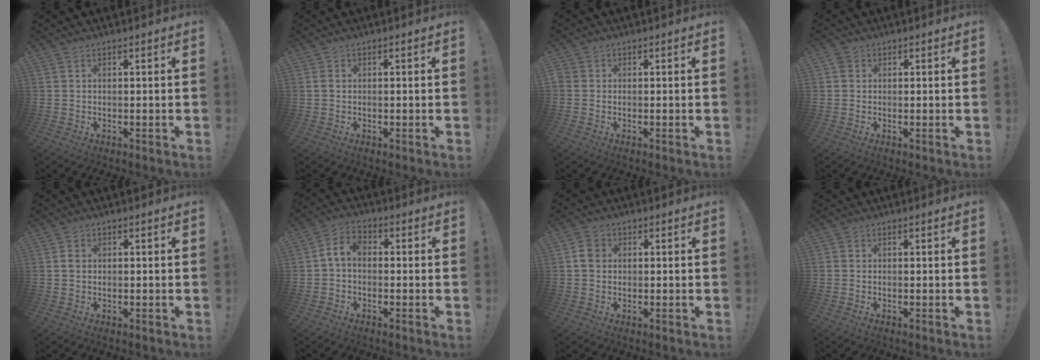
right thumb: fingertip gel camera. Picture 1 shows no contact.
{"total": 1.0, "force": [0.0, 0.7, 0.6], "torque": [-0.013, 0.004, 0.000]}
{"total": 0.7, "force": [-0.3, 0.5, 0.4], "torque": [-0.009, 0.003, -0.004]}
{"total": 1.7, "force": [0.7, 1.5, 0.5], "torque": [-0.005, 0.000, 0.012]}
{"total": 1.5, "force": [0.2, 1.2, 0.8], "torque": [-0.006, 0.003, 0.000]}
{"total": 5.6, "force": [-0.5, 3.6, 4.3], "torque": [-0.091, 0.013, -0.009]}
{"total": 4.1, "force": [0.4, 3.4, 2.3], "torque": [-0.035, 0.008, 0.010]}
{"total": 0.6, "force": [-0.2, 0.6, 0.1], "torque": [-0.003, 0.003, -0.002]}